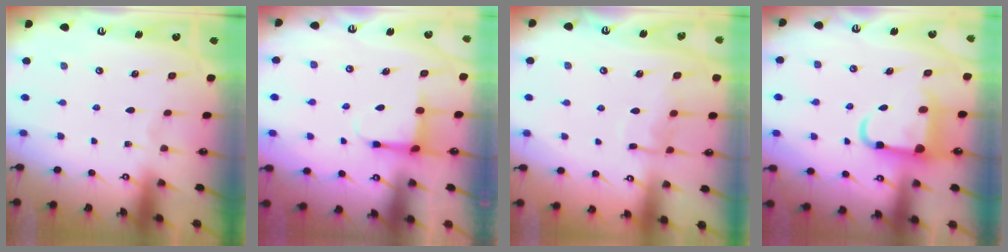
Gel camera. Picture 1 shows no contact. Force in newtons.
{"total": 4.0, "press": 3.8, "slide": 1.2}
{"total": 7.2, "press": 7.2, "slide": 0.6}
{"total": 7.3, "press": 7.0, "slide": 2.1}